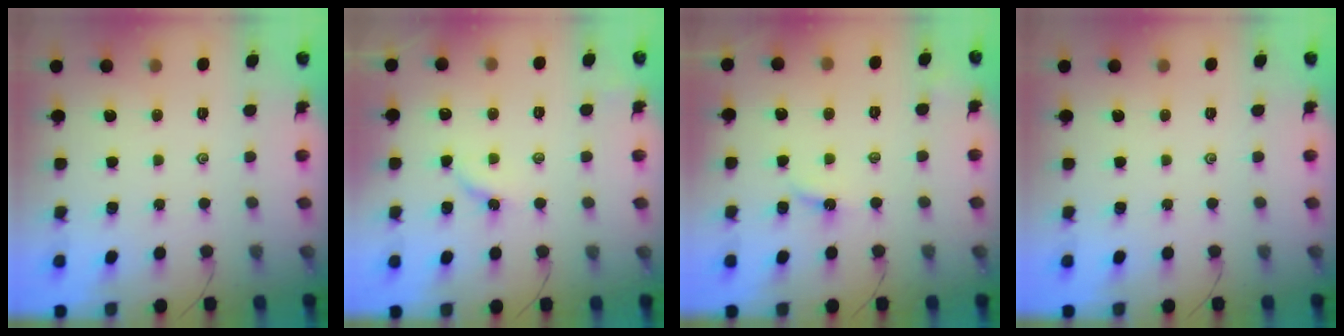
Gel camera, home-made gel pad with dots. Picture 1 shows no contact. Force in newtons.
{"total": 4.8, "press": 4.7, "slide": 0.3}
{"total": 2.9, "press": 2.9, "slide": 0.2}
{"total": 0.0}